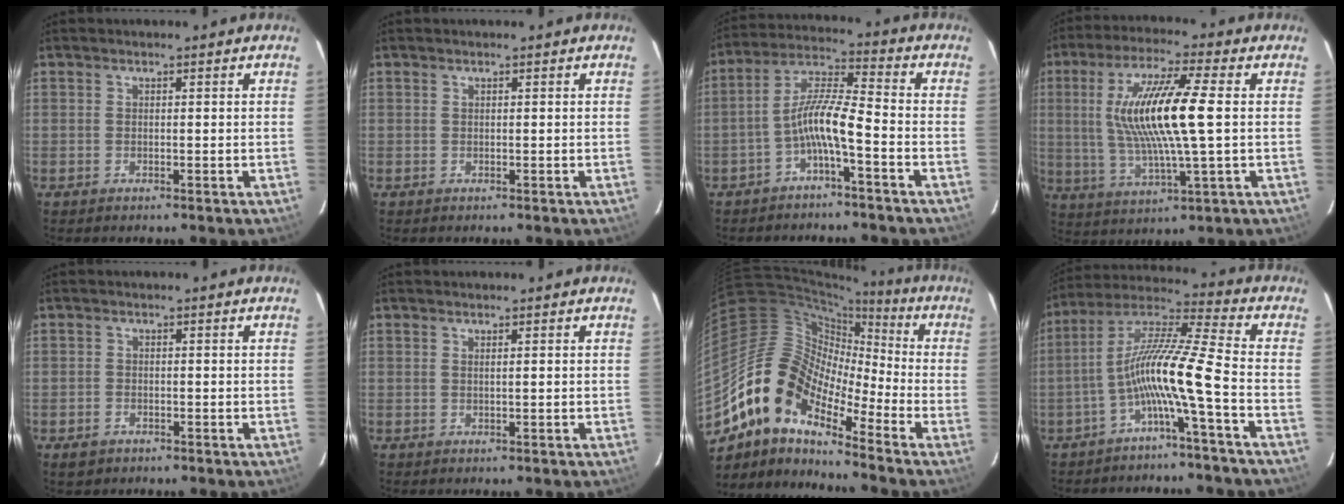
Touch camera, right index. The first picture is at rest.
{"total": 0.0}
{"total": 7.7, "force": [-3.7, 0.7, 6.7], "torque": [-0.152, 0.018, -0.070]}
{"total": 16.0, "force": [1.6, 2.0, 15.8], "torque": [-0.299, 0.000, 0.034]}
{"total": 2.3, "force": [-1.4, 1.7, 0.8], "torque": [-0.020, 0.001, -0.020]}
{"total": 0.6, "force": [0.1, -0.3, 0.6], "torque": [-0.009, 0.000, 0.002]}
{"total": 15.7, "force": [-10.6, 6.7, 9.5], "torque": [-0.158, 0.003, -0.218]}
{"total": 11.6, "force": [-4.6, -0.9, 10.6], "torque": [-0.208, 0.014, -0.091]}